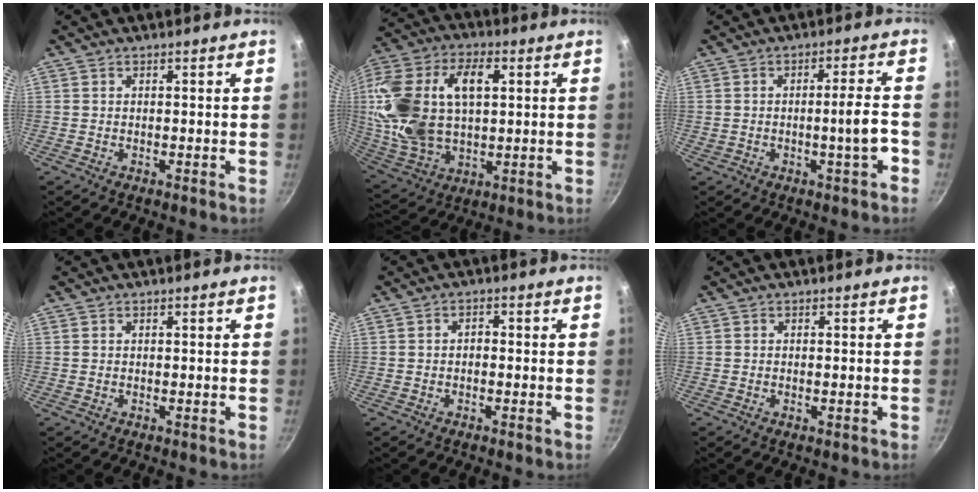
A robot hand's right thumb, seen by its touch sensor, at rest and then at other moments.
{"total": 24.2, "force": [4.5, 15.0, 18.4], "torque": [-0.374, 0.012, 0.087]}
{"total": 5.7, "force": [-2.0, 0.6, 5.4], "torque": [-0.071, 0.019, -0.024]}
{"total": 0.0}
{"total": 1.2, "force": [-0.3, 0.8, 0.7], "torque": [-0.011, 0.009, -0.008]}
{"total": 0.8, "force": [-0.2, 0.3, 0.7], "torque": [-0.010, 0.001, -0.004]}